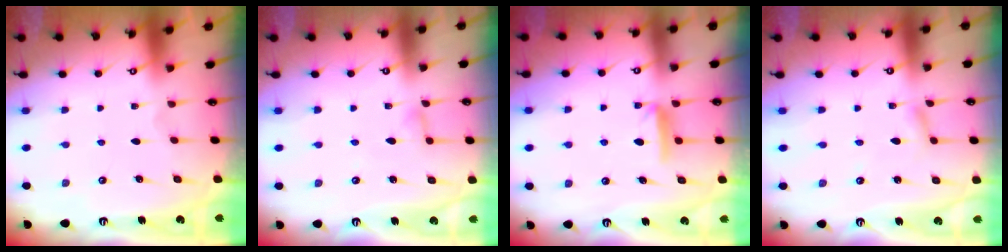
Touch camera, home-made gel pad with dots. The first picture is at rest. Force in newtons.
{"total": 3.9, "press": 3.8, "slide": 0.5}
{"total": 5.7, "press": 5.7, "slide": 0.5}
{"total": 1.4, "press": 1.4, "slide": 0.2}